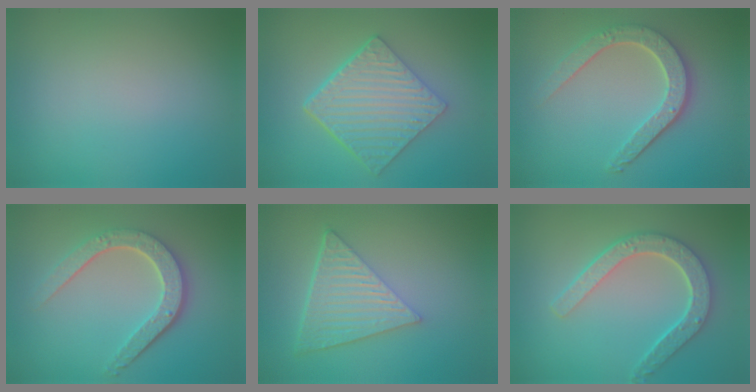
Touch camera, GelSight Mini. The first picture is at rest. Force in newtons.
{"total": 6.6, "press": 4.7, "slide": 4.6}
{"total": 4.7, "press": 3.7, "slide": 2.9}
{"total": 4.7, "press": 3.6, "slide": 2.9}
{"total": 6.4, "press": 4.4, "slide": 4.7}
{"total": 5.1, "press": 4.0, "slide": 3.2}